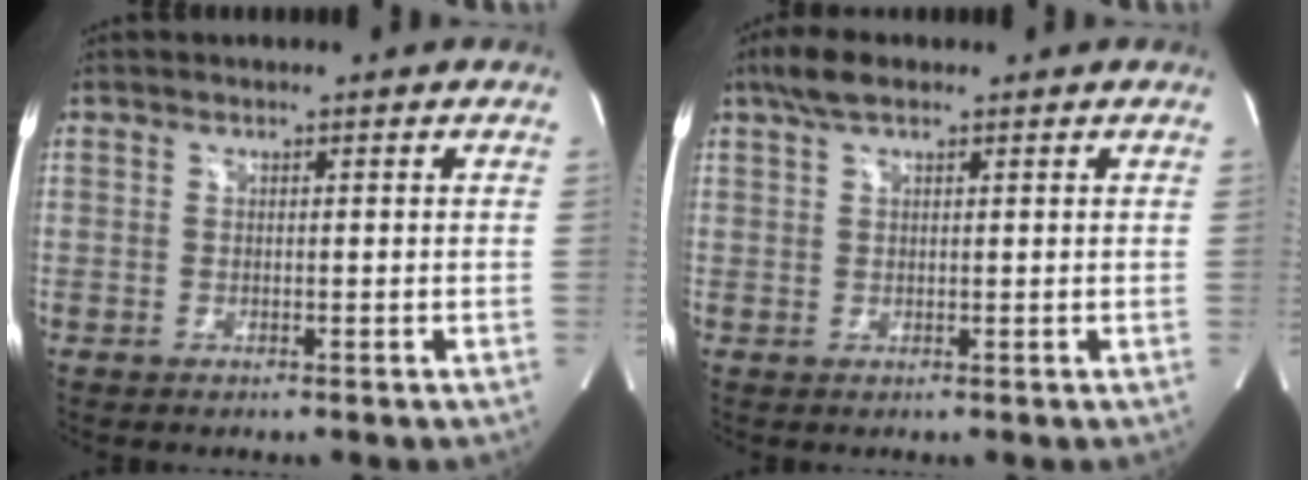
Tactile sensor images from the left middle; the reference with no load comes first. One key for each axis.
{"total": 3.8, "fx": 2.6, "fy": 1.2, "fz": 2.5, "tx": -0.060, "ty": 0.019, "tz": 0.051}